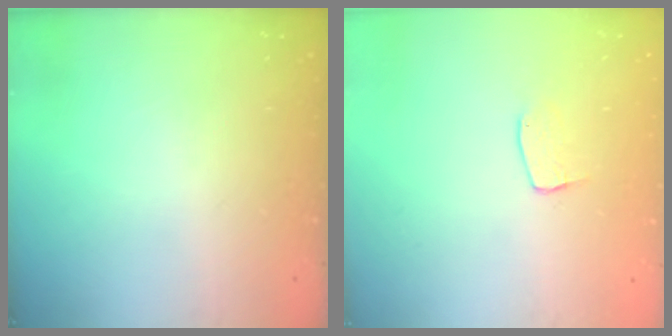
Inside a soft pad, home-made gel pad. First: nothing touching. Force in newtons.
{"total": 5.9, "press": 5.9, "slide": 0.3}